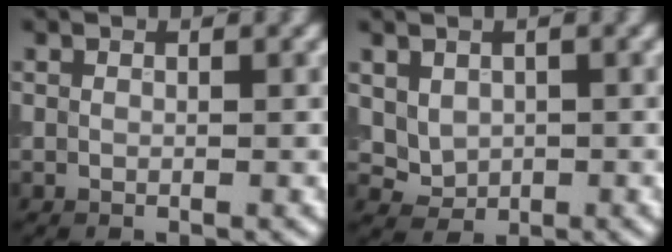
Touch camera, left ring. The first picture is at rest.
{"total": 2.4, "force": [0.5, 2.0, 1.2], "torque": [-0.023, -0.007, 0.014]}